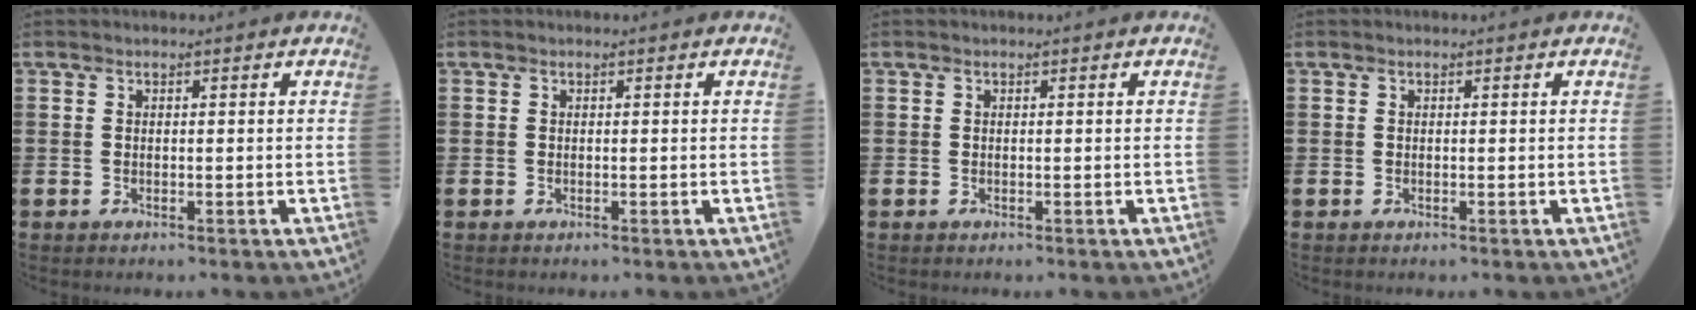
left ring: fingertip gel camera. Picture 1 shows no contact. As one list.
[{"total": 0.0}, {"total": 0.0}, {"total": 0.0}]